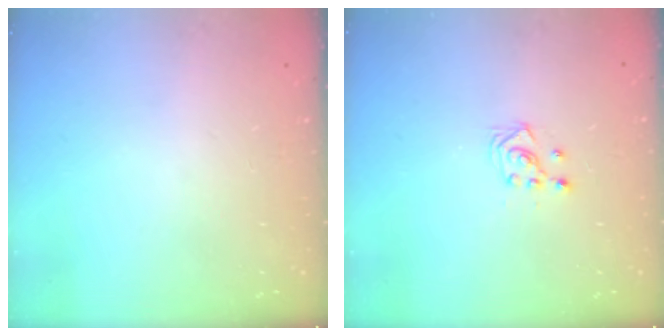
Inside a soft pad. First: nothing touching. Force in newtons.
{"total": 3.0, "press": 2.8, "slide": 1.0}